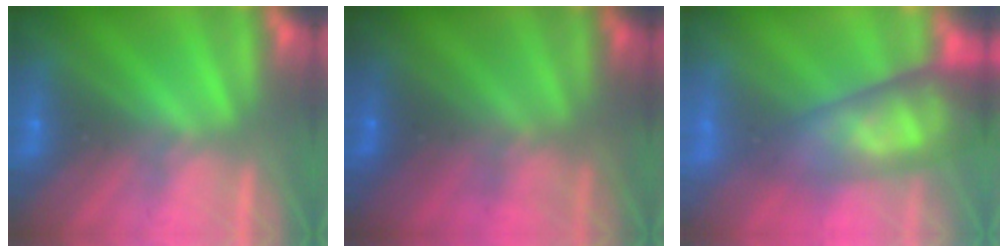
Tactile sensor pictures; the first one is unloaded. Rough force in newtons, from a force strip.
{"total": 2.7}
{"total": 8.7}